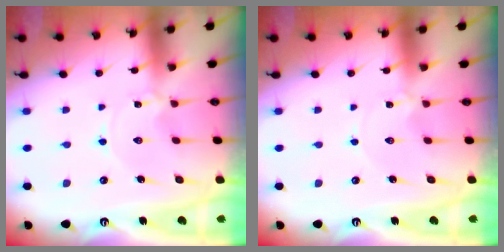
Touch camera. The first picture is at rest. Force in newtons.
{"total": 0.0}